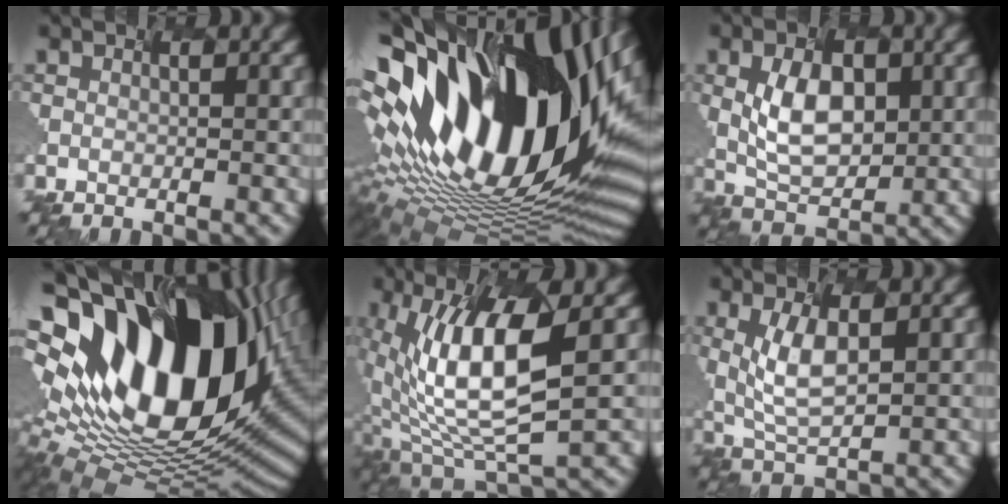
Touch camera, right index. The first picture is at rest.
{"total": 19.5, "force": [3.0, 10.1, 16.4], "torque": [-0.288, 0.012, 0.035]}
{"total": 4.9, "force": [-0.2, 3.1, 3.8], "torque": [-0.079, -0.004, 0.004]}
{"total": 19.5, "force": [4.0, 12.0, 14.9], "torque": [-0.297, -0.005, 0.084]}
{"total": 10.1, "force": [0.4, 3.5, 9.5], "torque": [-0.192, -0.007, 0.015]}
{"total": 4.0, "force": [0.1, 1.6, 3.7], "torque": [-0.087, -0.004, 0.008]}